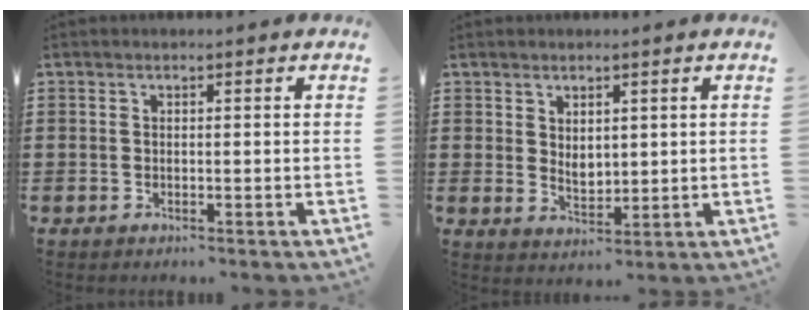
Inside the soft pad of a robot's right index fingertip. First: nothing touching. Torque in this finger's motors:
{"motor_torque": [0.32, 0.10, 0.24, 0.05]}